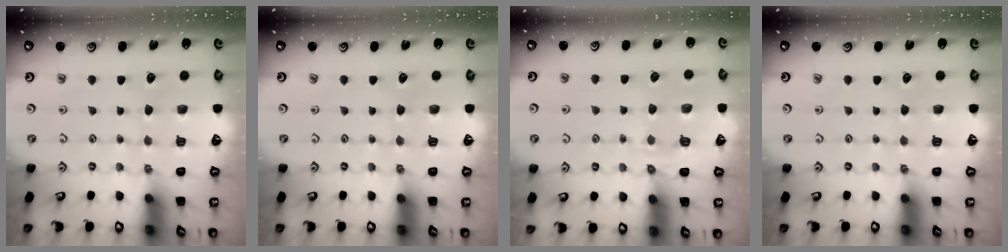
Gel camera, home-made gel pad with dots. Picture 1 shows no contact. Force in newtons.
{"total": 0.0}
{"total": 4.4, "press": 4.2, "slide": 1.6}
{"total": 0.0}